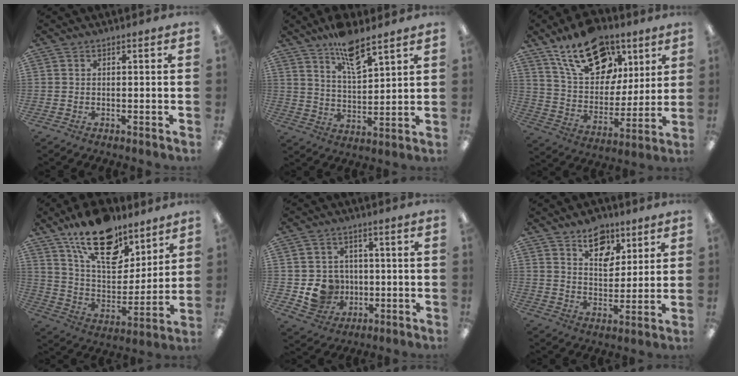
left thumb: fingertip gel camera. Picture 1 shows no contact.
{"total": 10.2, "force": [7.7, 3.1, 5.8], "torque": [-0.094, -0.044, 0.134]}
{"total": 21.4, "force": [12.6, 13.0, 11.5], "torque": [-0.181, -0.056, 0.224]}
{"total": 21.0, "force": [14.8, 10.0, 11.1], "torque": [-0.186, -0.086, 0.260]}
{"total": 8.8, "force": [-1.0, 8.4, 2.4], "torque": [-0.064, 0.010, -0.005]}
{"total": 10.4, "force": [6.9, 6.6, 4.2], "torque": [-0.035, -0.040, 0.120]}